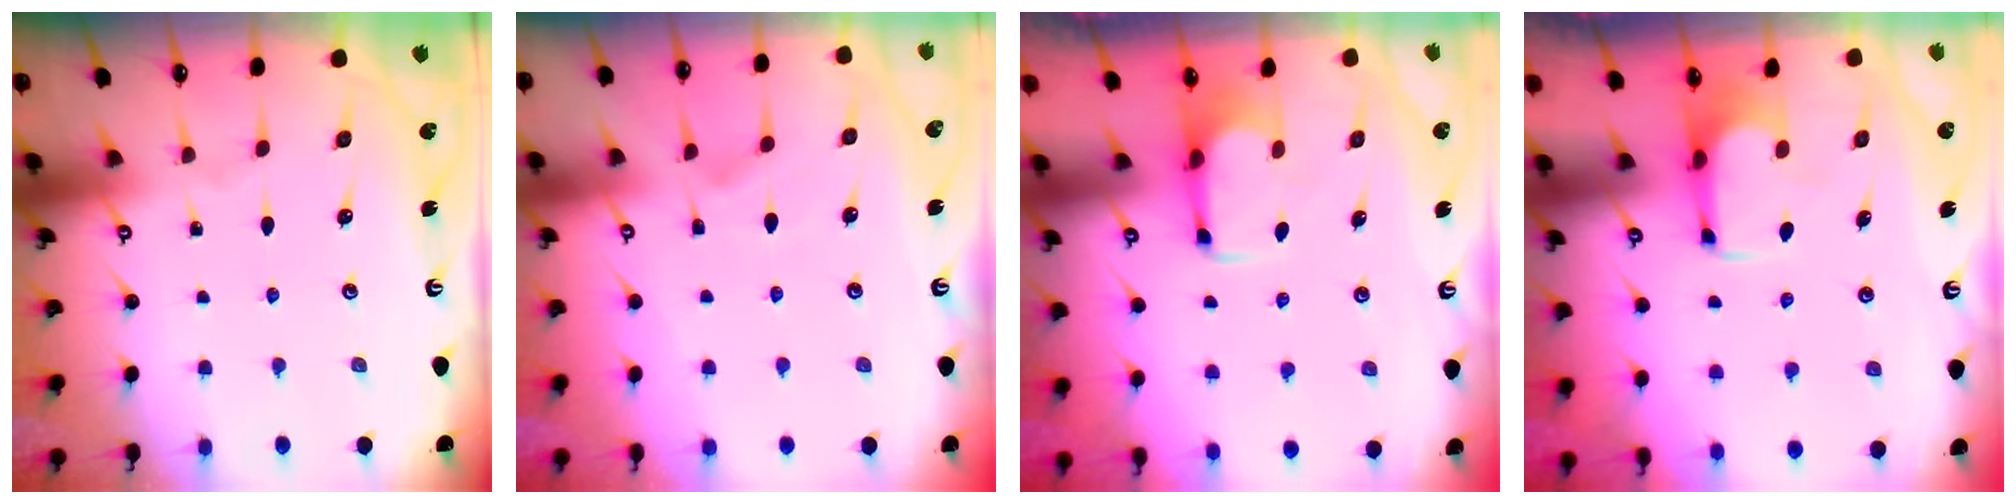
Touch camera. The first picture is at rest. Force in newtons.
{"total": 2.4, "press": 2.1, "slide": 1.2}
{"total": 2.7, "press": 2.6, "slide": 0.7}
{"total": 0.8, "press": 0.1, "slide": 0.8}